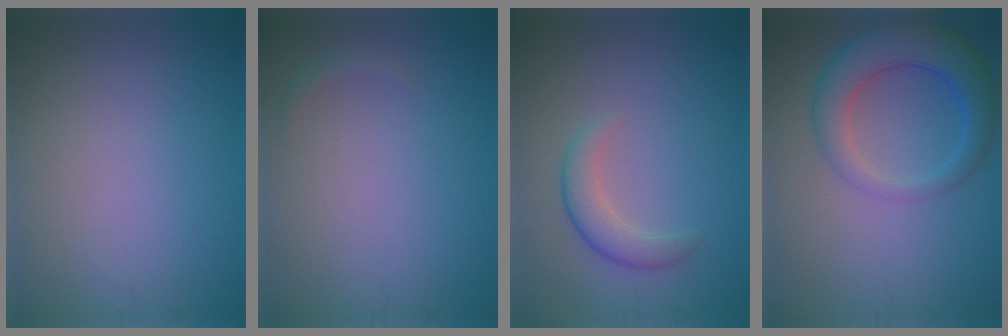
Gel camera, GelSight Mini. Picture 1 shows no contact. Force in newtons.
{"total": 0.7, "press": 0.7, "slide": 0.1}
{"total": 2.7, "press": 2.7, "slide": 0.1}
{"total": 5.7, "press": 5.7, "slide": 0.4}